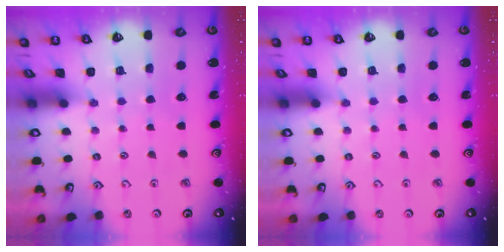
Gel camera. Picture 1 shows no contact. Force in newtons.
{"total": 0.0}